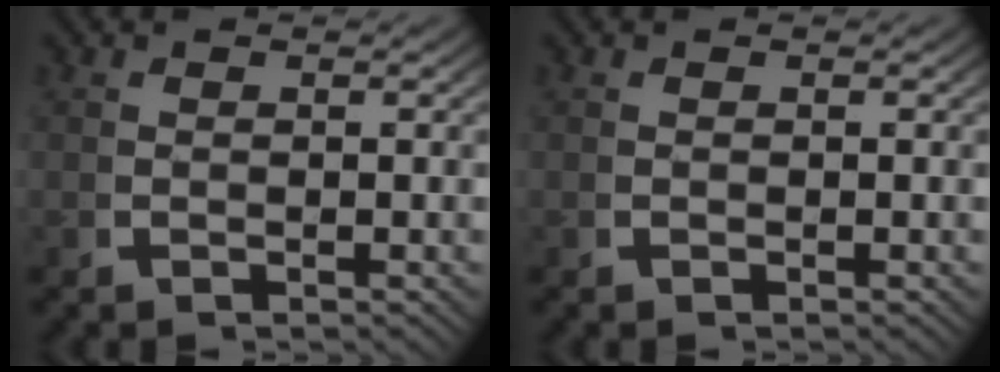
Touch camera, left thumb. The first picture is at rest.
{"total": 0.0}